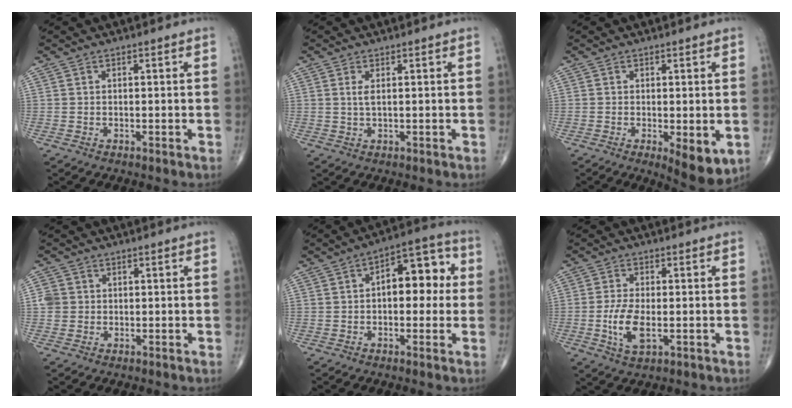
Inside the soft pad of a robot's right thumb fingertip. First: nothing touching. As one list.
[{"total": 1.6, "force": [0.4, 0.4, 1.5], "torque": [-0.035, -0.002, 0.012]}, {"total": 6.5, "force": [-1.6, 2.4, 5.9], "torque": [-0.076, -0.018, -0.018]}, {"total": 2.9, "force": [0.3, 2.8, 0.9], "torque": [-0.003, 0.007, 0.007]}, {"total": 11.3, "force": [1.0, 6.2, 9.4], "torque": [-0.091, 0.032, 0.003]}, {"total": 6.6, "force": [-1.3, 2.9, 5.8], "torque": [-0.120, -0.004, -0.023]}]